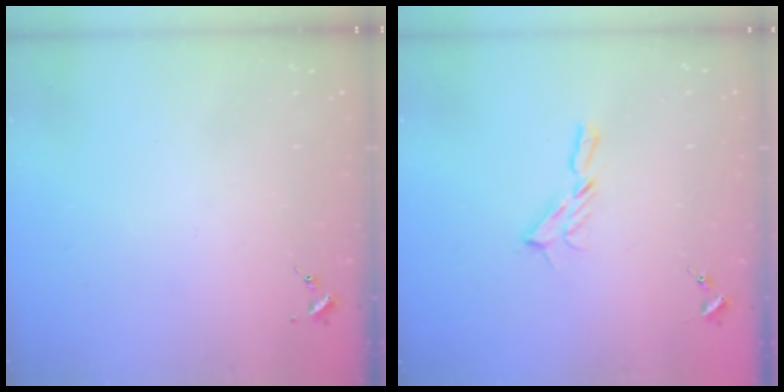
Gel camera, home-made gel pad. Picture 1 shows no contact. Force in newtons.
{"total": 5.9, "press": 5.9, "slide": 0.5}